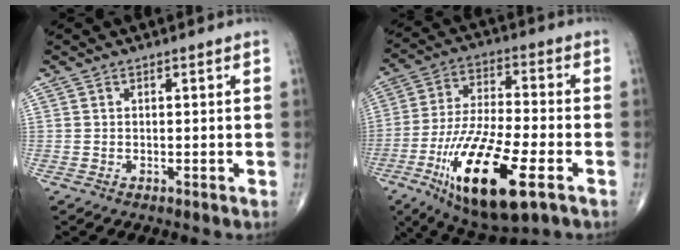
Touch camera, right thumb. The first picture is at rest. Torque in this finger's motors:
{"motor_torque": [0.80, 0.87, 1.84, -0.92, 0.25]}